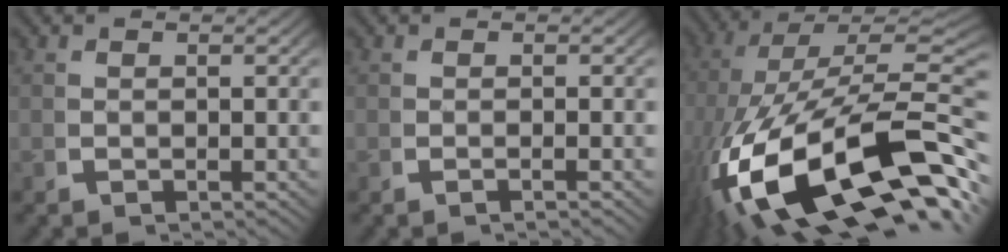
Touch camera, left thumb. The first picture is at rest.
{"total": 0.7, "force": [-0.3, -0.2, 0.7], "torque": [-0.014, 0.003, -0.007]}
{"total": 21.3, "force": [-4.6, 11.4, 17.3], "torque": [-0.344, -0.072, -0.019]}